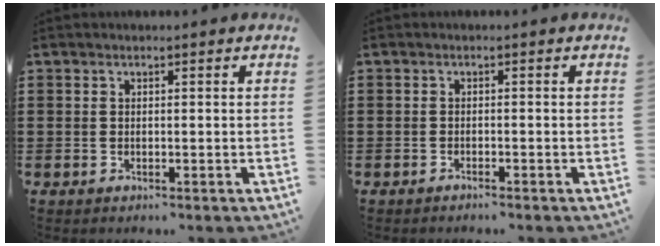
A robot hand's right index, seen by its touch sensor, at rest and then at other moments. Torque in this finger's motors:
{"motor_torque": [0.05, 0.12, 0.03, -0.01]}